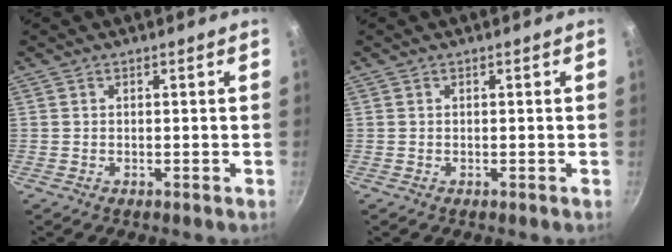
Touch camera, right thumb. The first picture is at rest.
{"total": 0.0}